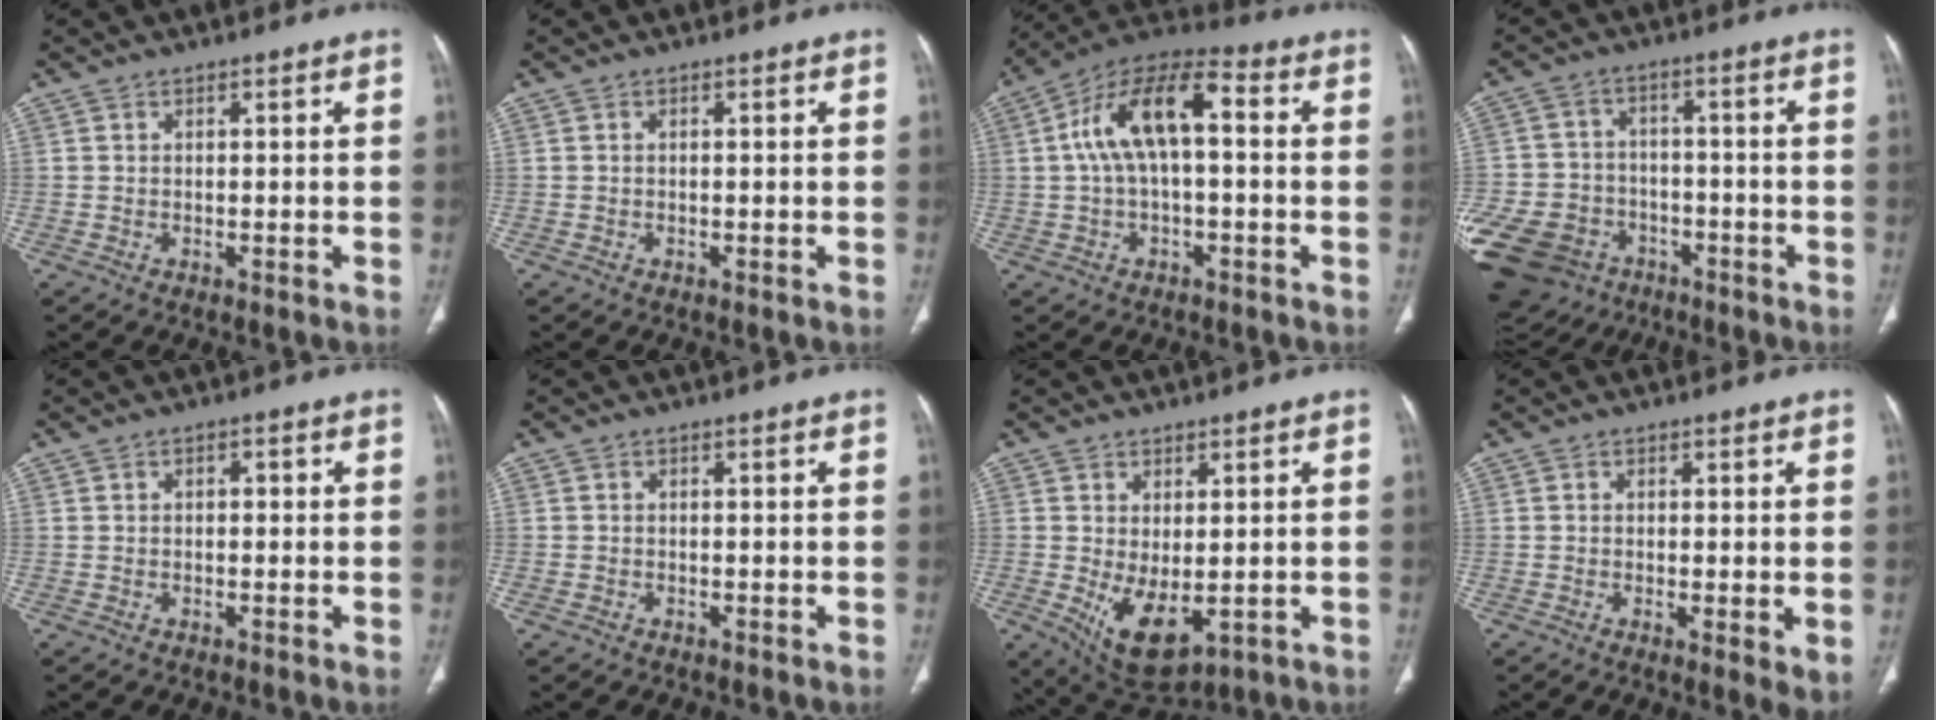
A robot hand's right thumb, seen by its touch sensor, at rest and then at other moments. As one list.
[{"total": 0.0}, {"total": 13.3, "force": [1.3, 6.1, 11.8], "torque": [-0.217, 0.044, 0.013]}, {"total": 22.2, "force": [-10.8, 16.6, 10.0], "torque": [-0.256, 0.041, -0.171]}, {"total": 1.0, "force": [0.0, 0.6, 0.7], "torque": [-0.007, 0.003, -0.002]}, {"total": 0.6, "force": [-0.4, 0.5, 0.2], "torque": [-0.009, 0.001, -0.008]}, {"total": 8.8, "force": [-1.4, 4.6, 7.4], "torque": [-0.115, -0.016, 0.000]}, {"total": 3.9, "force": [-0.4, 1.0, 3.7], "torque": [-0.063, -0.015, -0.009]}]